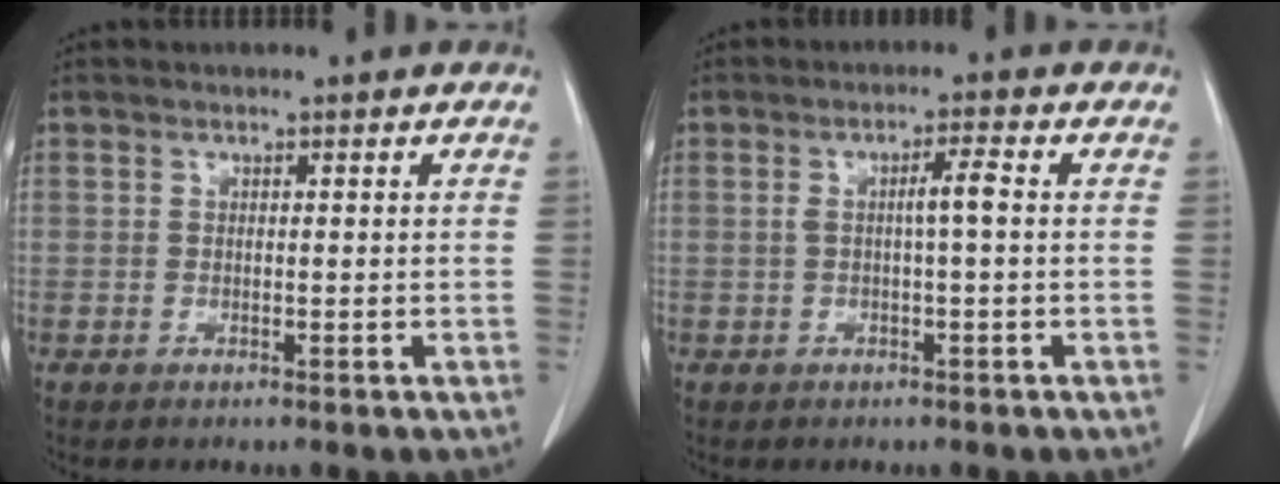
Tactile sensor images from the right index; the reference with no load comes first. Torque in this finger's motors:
{"motor_torque": [0.41, -0.08, 0.12, 0.06]}